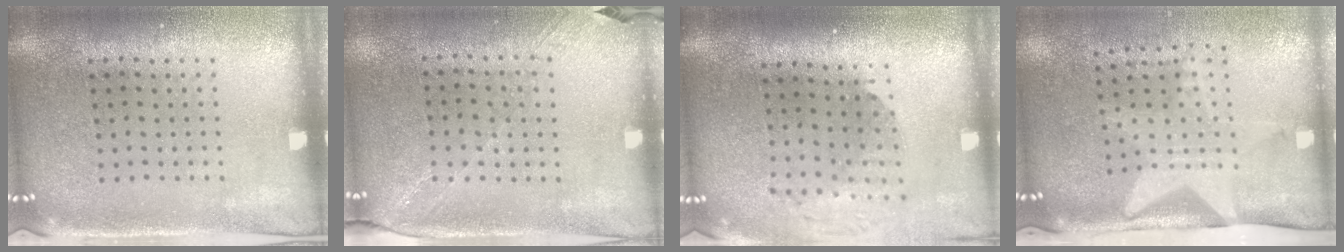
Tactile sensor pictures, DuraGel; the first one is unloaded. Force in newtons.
{"total": 1.3, "press": 1.1, "slide": 0.7}
{"total": 1.6, "press": 1.3, "slide": 0.9}
{"total": 1.9, "press": 1.6, "slide": 1.0}